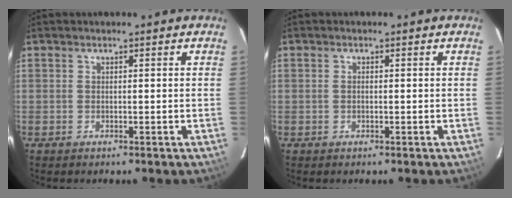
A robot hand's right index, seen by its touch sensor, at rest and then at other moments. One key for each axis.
{"total": 0.9, "fx": -0.1, "fy": 0.6, "fz": 0.7, "tx": -0.013, "ty": 0.001, "tz": -0.002}